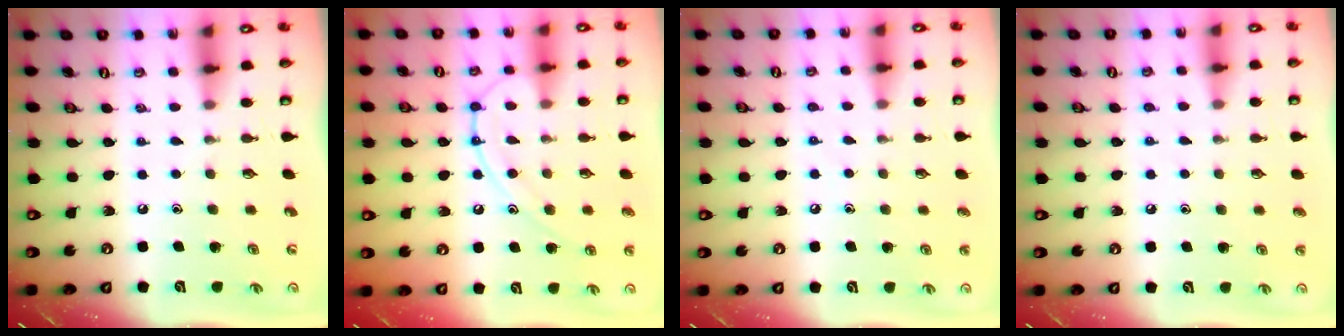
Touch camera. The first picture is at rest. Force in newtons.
{"total": 13.1, "press": 13.1, "slide": 1.1}
{"total": 4.1, "press": 4.1, "slide": 0.4}
{"total": 4.2, "press": 4.2, "slide": 0.6}